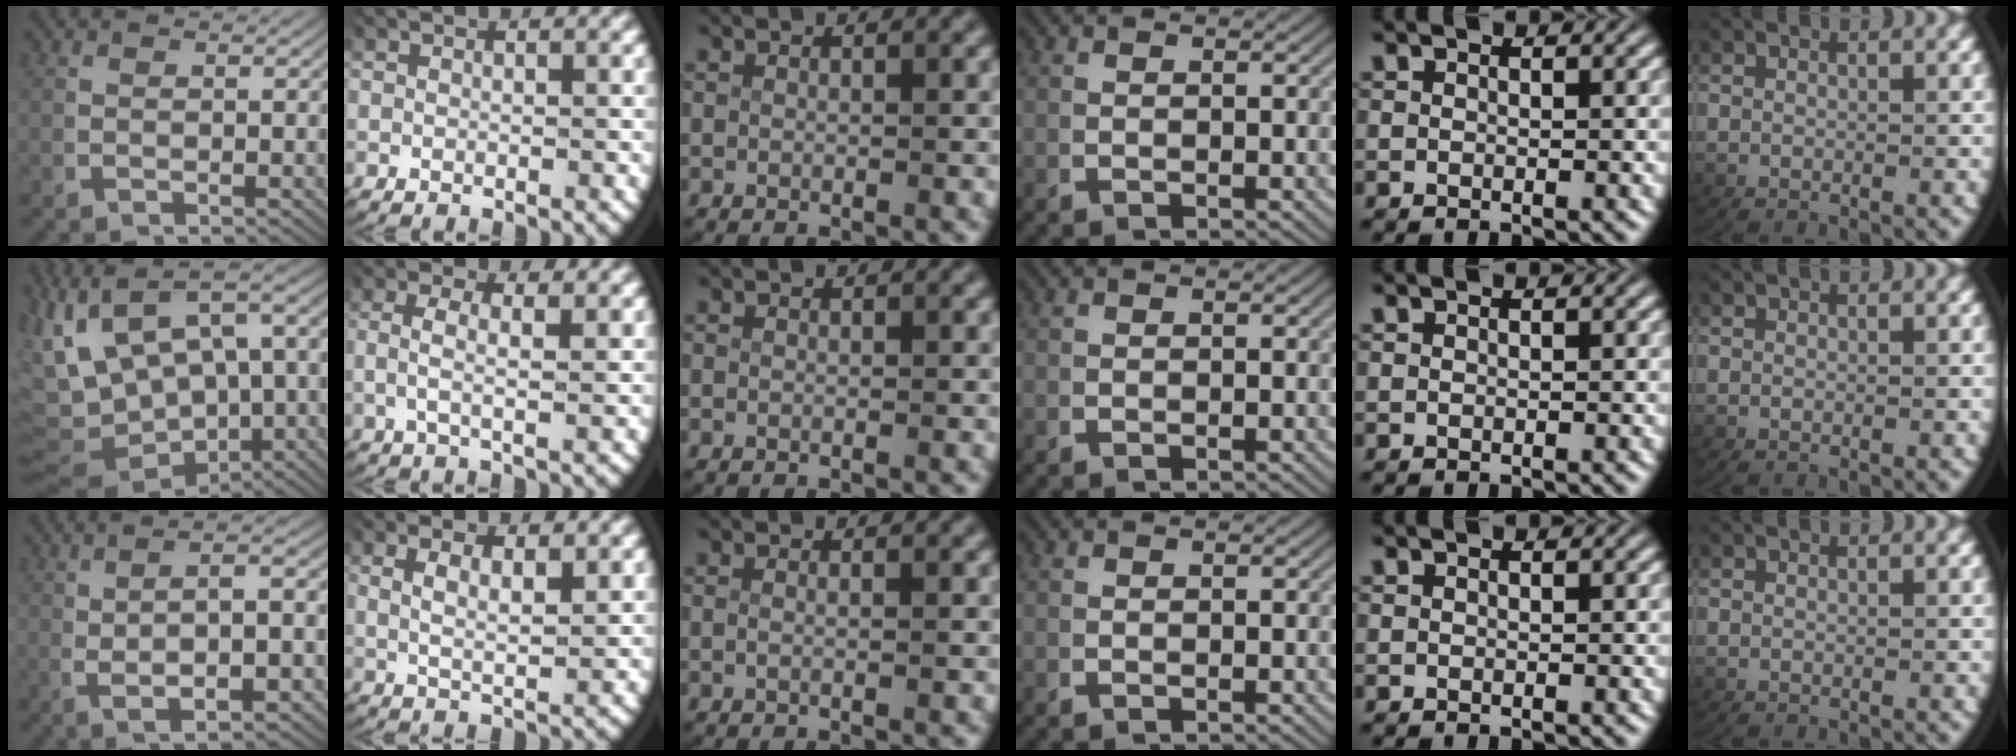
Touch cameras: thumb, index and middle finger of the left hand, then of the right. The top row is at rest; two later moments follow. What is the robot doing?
{"motion": "lift_and_place", "object": "towel"}